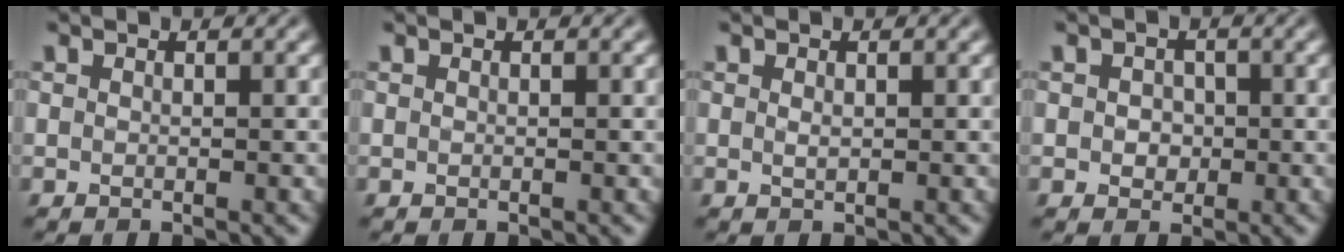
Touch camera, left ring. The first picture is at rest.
{"total": 0.0}
{"total": 0.6, "force": [0.1, 0.3, 0.5], "torque": [-0.011, -0.001, 0.003]}
{"total": 1.7, "force": [0.0, 1.4, 0.9], "torque": [-0.014, -0.002, -0.004]}